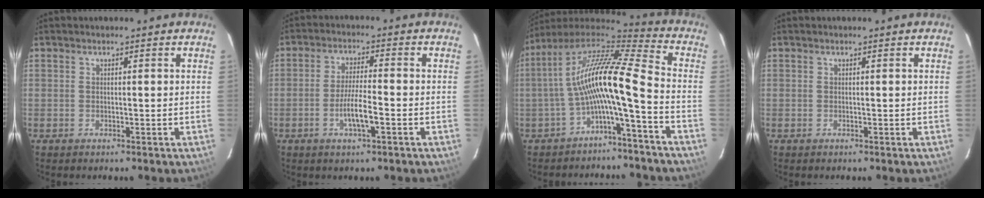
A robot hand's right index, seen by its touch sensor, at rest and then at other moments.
{"total": 6.0, "force": [-2.5, 0.8, 5.3], "torque": [-0.103, -0.003, -0.046]}
{"total": 15.0, "force": [-3.2, 1.6, 14.6], "torque": [-0.266, 0.010, -0.065]}
{"total": 0.0}